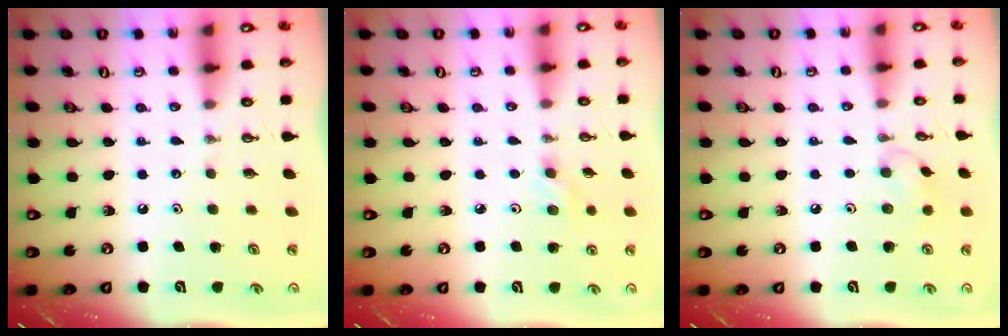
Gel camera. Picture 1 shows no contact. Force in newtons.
{"total": 3.4, "press": 3.3, "slide": 0.8}
{"total": 6.5, "press": 6.5, "slide": 0.6}